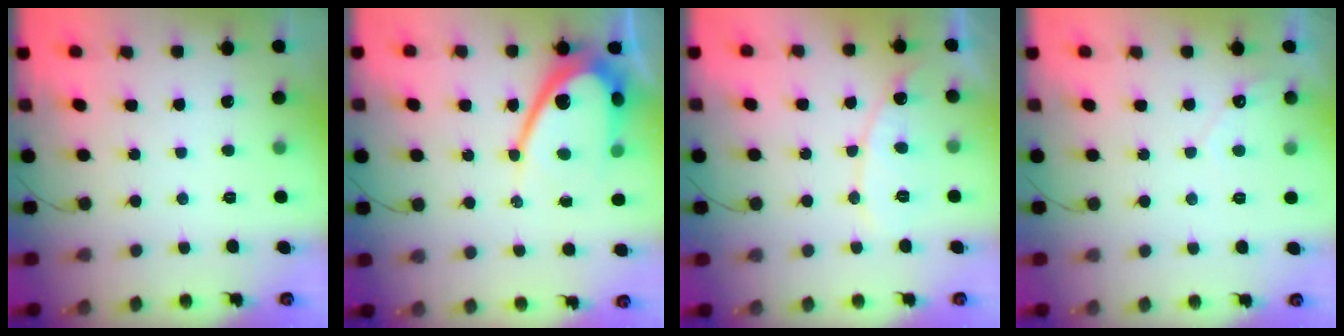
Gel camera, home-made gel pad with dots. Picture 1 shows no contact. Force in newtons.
{"total": 14.8, "press": 14.8, "slide": 1.0}
{"total": 8.9, "press": 8.9, "slide": 0.7}
{"total": 2.7, "press": 2.7, "slide": 0.2}